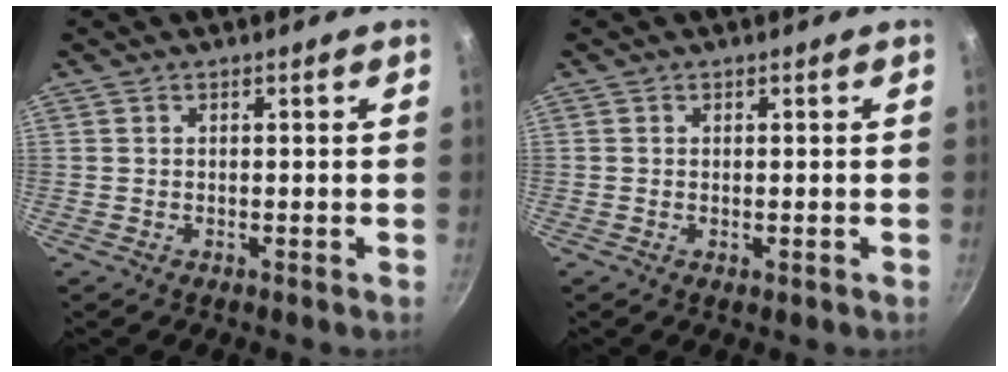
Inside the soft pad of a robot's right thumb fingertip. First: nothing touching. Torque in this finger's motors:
{"motor_torque": [-0.19, -0.14, -0.28, -0.10, -0.01]}